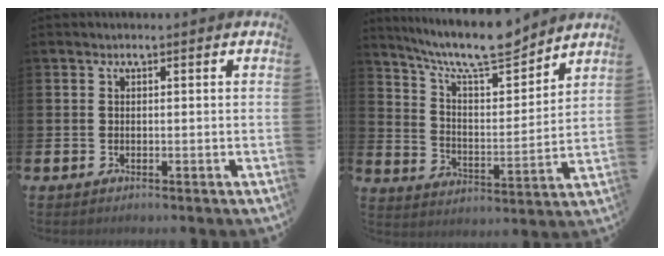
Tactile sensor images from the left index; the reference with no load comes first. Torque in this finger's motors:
{"motor_torque": [0.32, -0.12, 0.96, 0.21]}